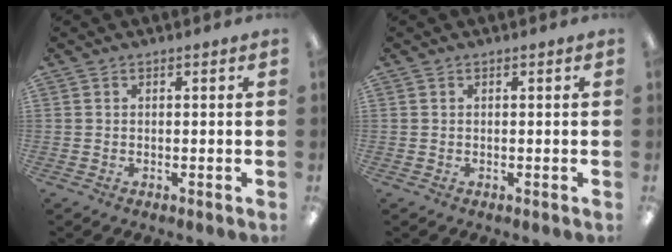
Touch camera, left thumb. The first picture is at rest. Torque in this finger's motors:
{"motor_torque": [0.00, 0.04, -0.06, 0.00, 0.00]}